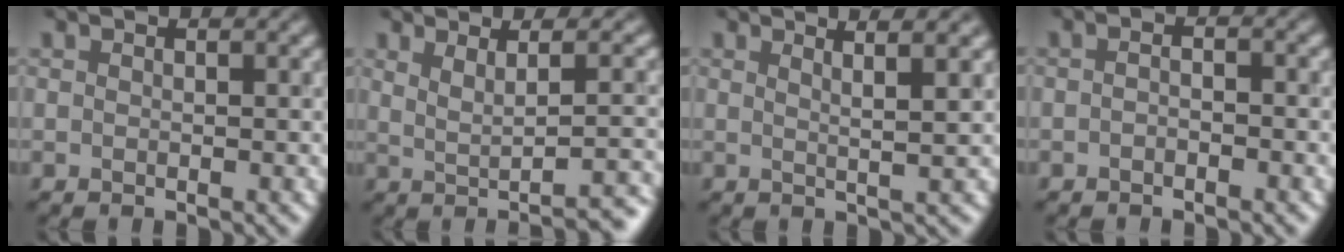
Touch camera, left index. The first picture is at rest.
{"total": 4.7, "force": [0.4, 1.8, 4.4], "torque": [-0.023, 0.015, 0.013]}
{"total": 4.4, "force": [2.8, 1.0, 3.3], "torque": [-0.034, 0.031, 0.021]}
{"total": 0.9, "force": [-0.9, -0.2, 0.2], "torque": [-0.012, -0.002, -0.007]}